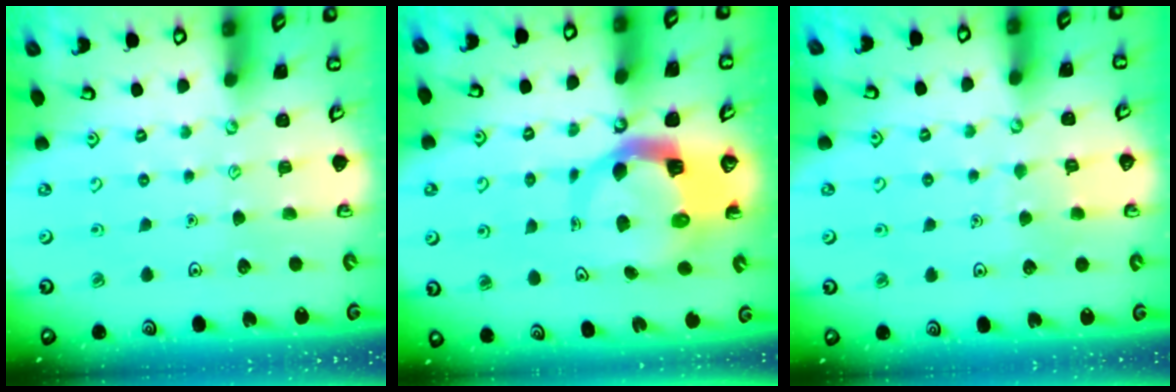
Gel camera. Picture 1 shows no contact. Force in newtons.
{"total": 7.3, "press": 7.3, "slide": 0.9}
{"total": 3.9, "press": 3.9, "slide": 0.3}